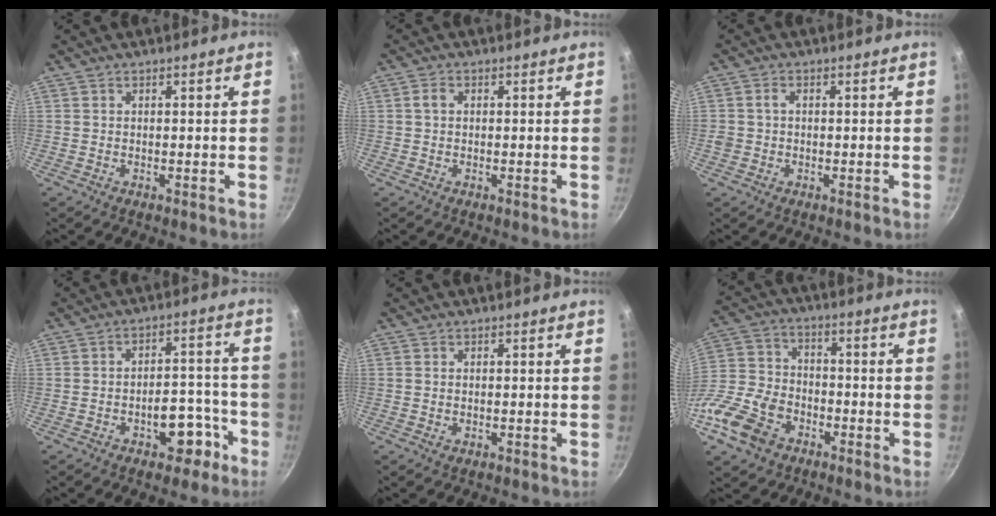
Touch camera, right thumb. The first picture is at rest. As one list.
[{"total": 1.7, "force": [0.2, 1.3, 1.1], "torque": [-0.016, 0.007, 0.001]}, {"total": 1.9, "force": [-0.1, 1.6, 1.0], "torque": [-0.016, 0.007, -0.001]}, {"total": 8.8, "force": [-4.4, 5.0, 5.8], "torque": [-0.041, 0.050, -0.049]}, {"total": 0.7, "force": [0.0, 0.5, 0.5], "torque": [-0.008, 0.000, -0.002]}, {"total": 15.5, "force": [-7.7, 10.7, 8.2], "torque": [-0.168, 0.047, -0.160]}]